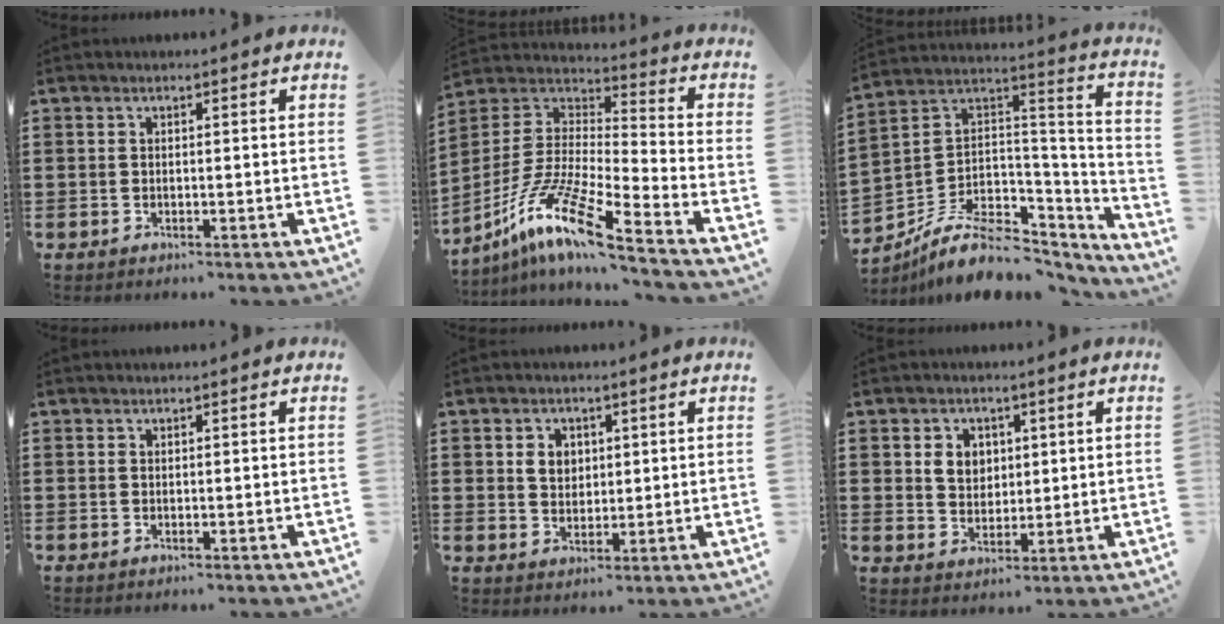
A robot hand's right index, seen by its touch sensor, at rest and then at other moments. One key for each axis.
{"total": 12.9, "fx": -9.9, "fy": 0.7, "fz": 8.3, "tx": -0.178, "ty": -0.002, "tz": -0.197}
{"total": 9.6, "fx": -6.0, "fy": 5.4, "fz": 5.3, "tx": -0.105, "ty": 0.014, "tz": -0.108}
{"total": 0.0}
{"total": 3.5, "fx": 1.0, "fy": 2.8, "fz": 1.7, "tx": -0.043, "ty": 0.012, "tz": 0.017}
{"total": 4.1, "fx": 1.3, "fy": 3.4, "fz": 1.8, "tx": -0.048, "ty": 0.013, "tz": 0.022}